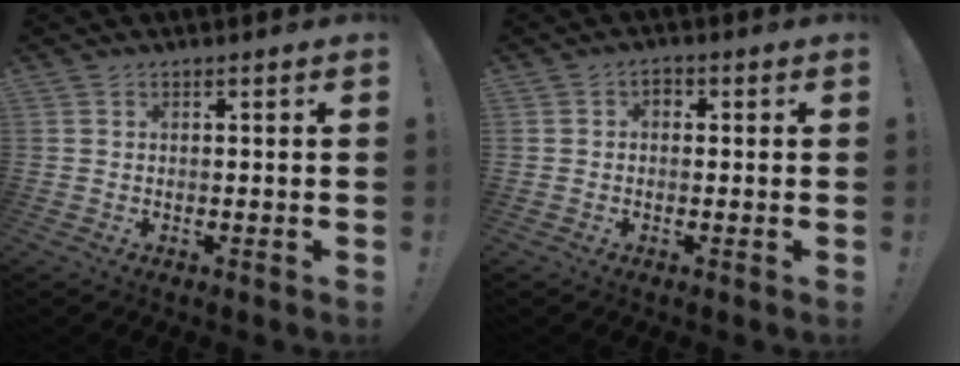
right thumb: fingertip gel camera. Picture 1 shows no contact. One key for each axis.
{"total": 2.0, "fx": -0.5, "fy": 1.5, "fz": 1.3, "tx": -0.021, "ty": 0.007, "tz": -0.009}